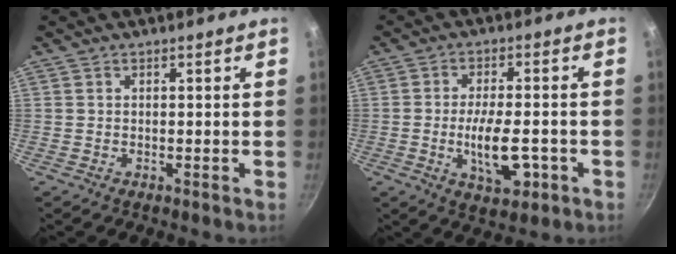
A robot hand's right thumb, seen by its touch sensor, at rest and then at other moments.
{"total": 9.2, "force": [-2.4, 3.9, 7.9], "torque": [-0.131, 0.003, -0.033]}